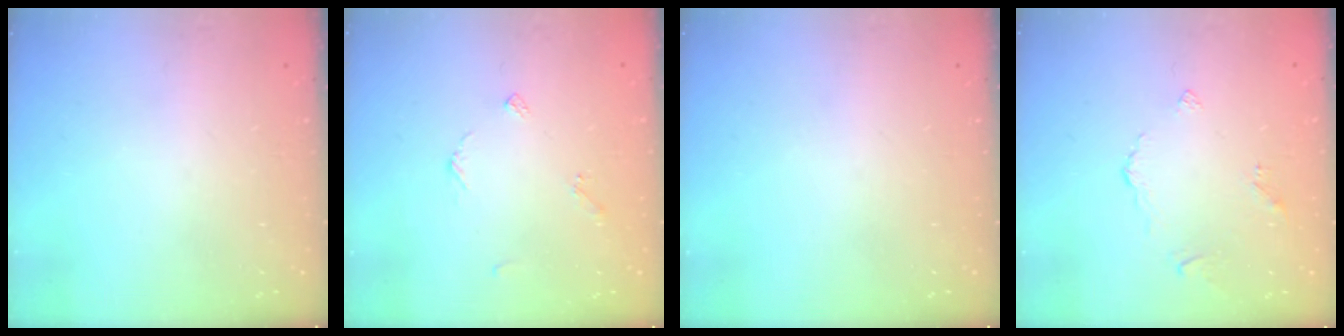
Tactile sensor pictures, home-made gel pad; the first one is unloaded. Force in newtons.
{"total": 3.5, "press": 3.5, "slide": 0.3}
{"total": 0.0}
{"total": 2.6, "press": 2.6, "slide": 0.5}